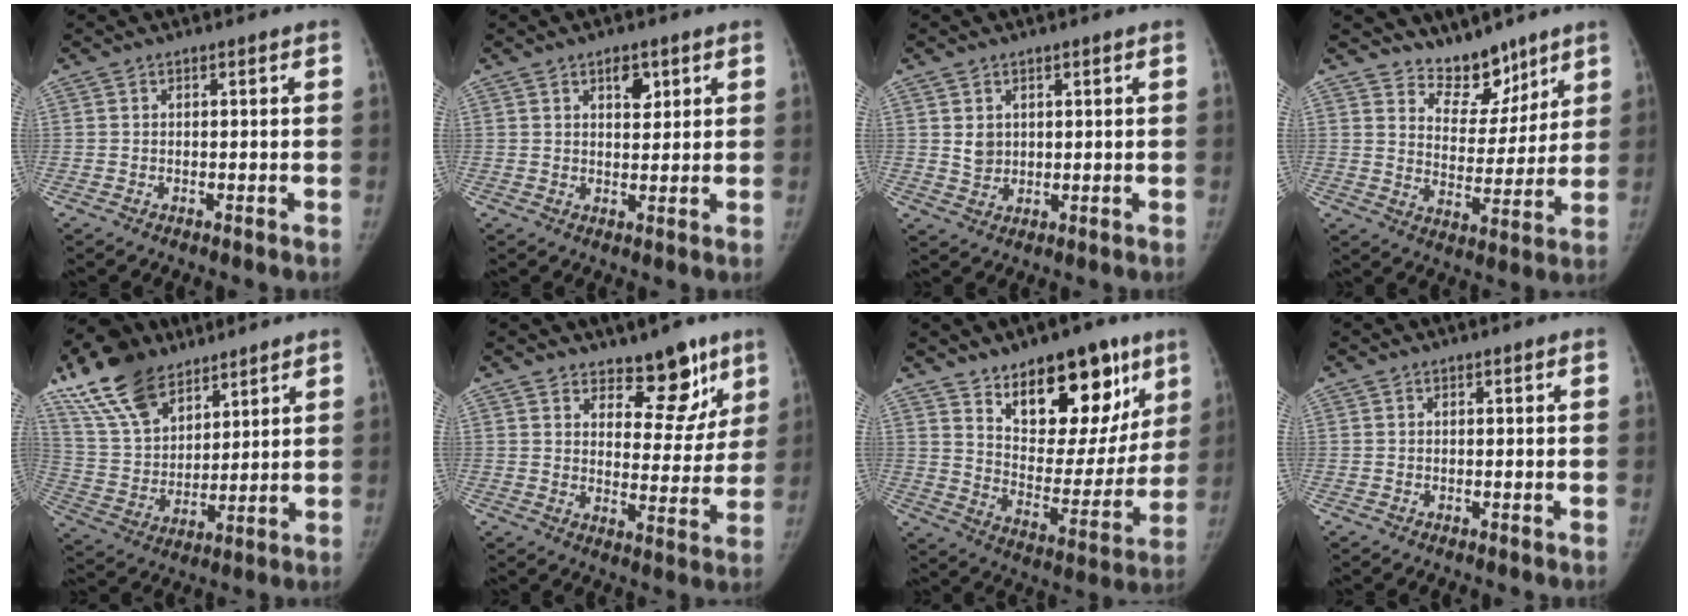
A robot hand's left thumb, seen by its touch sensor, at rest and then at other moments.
{"total": 3.7, "force": [1.9, 2.1, 2.3], "torque": [-0.011, -0.016, 0.028]}
{"total": 3.0, "force": [0.9, 2.5, 1.2], "torque": [-0.007, -0.016, 0.024]}
{"total": 9.5, "force": [7.9, 4.9, 2.2], "torque": [0.014, -0.069, 0.137]}
{"total": 19.0, "force": [12.8, 10.1, 9.8], "torque": [-0.151, -0.026, 0.245]}
{"total": 10.4, "force": [7.4, 5.3, 4.9], "torque": [-0.005, -0.055, 0.109]}
{"total": 21.4, "force": [12.7, 10.9, 13.3], "torque": [-0.119, -0.073, 0.198]}
{"total": 0.0}